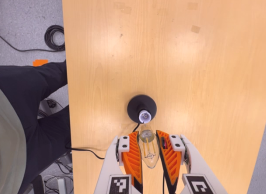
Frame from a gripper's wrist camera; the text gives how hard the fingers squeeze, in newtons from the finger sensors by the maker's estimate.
{"total": 24.0, "left": 26.1, "right": 21.9}